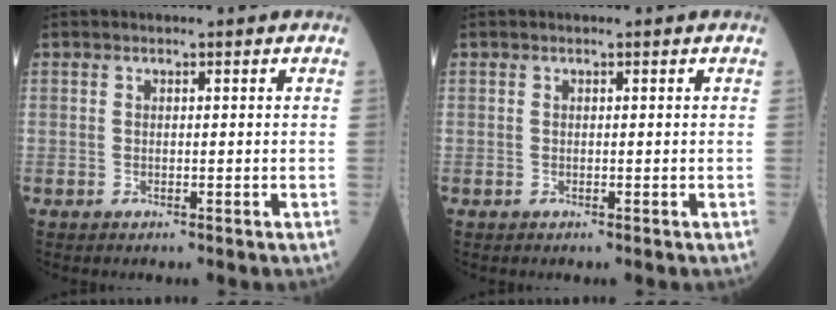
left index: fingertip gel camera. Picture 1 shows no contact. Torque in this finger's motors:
{"motor_torque": [0.00, 0.00, 0.00, 0.00]}